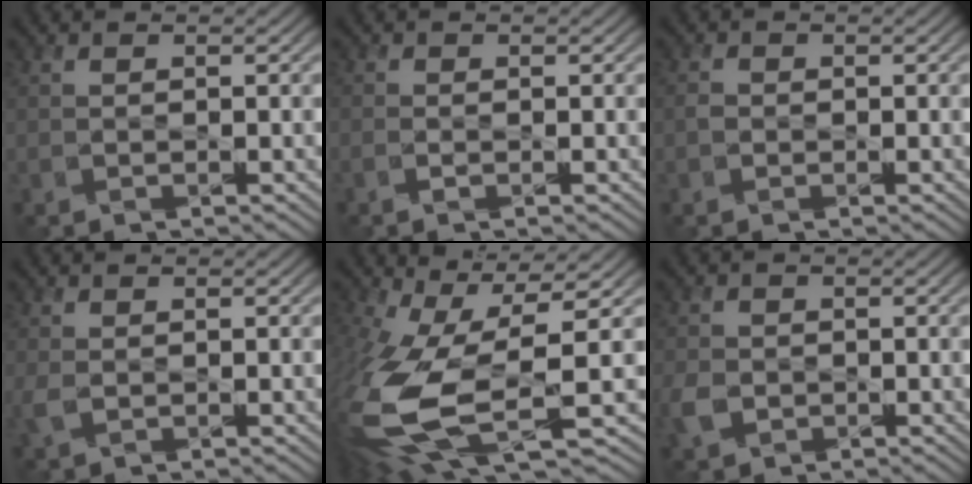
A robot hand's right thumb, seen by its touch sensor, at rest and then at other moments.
{"total": 0.6, "force": [-0.5, 0.2, 0.2], "torque": [-0.005, -0.008, -0.011]}
{"total": 0.9, "force": [-0.4, 0.9, 0.1], "torque": [-0.003, -0.005, -0.011]}
{"total": 1.7, "force": [-0.3, 1.2, 1.2], "torque": [-0.044, -0.008, -0.003]}
{"total": 14.5, "force": [-3.8, 6.2, 12.6], "torque": [-0.316, -0.058, -0.043]}
{"total": 2.7, "force": [-1.0, 2.3, 0.9], "torque": [-0.032, -0.009, -0.023]}